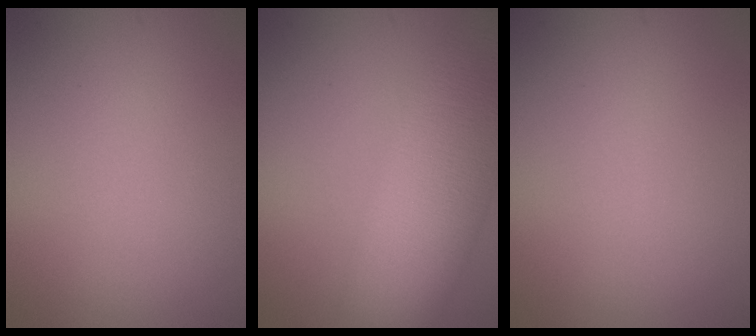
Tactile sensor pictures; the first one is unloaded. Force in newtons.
{"total": 12.6, "press": 12.6, "slide": 0.7}
{"total": 0.0}